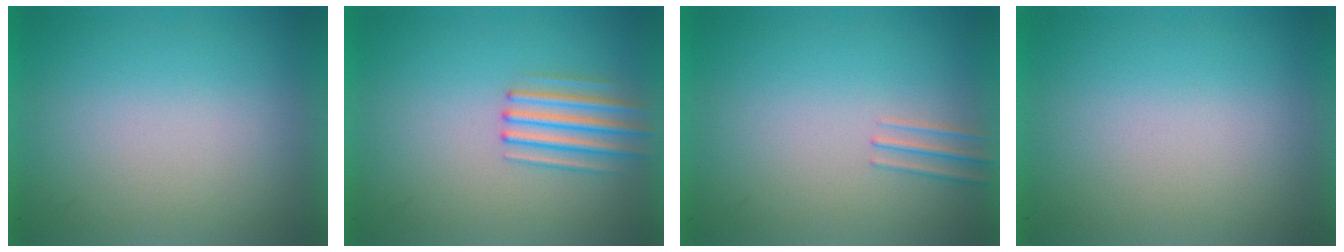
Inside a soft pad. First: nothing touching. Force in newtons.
{"total": 2.6}
{"total": 1.1}
{"total": 1.0}